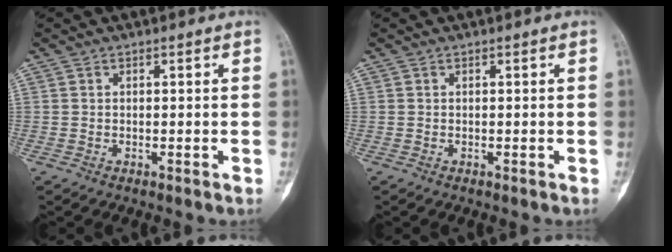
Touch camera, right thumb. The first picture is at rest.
{"total": 0.0}